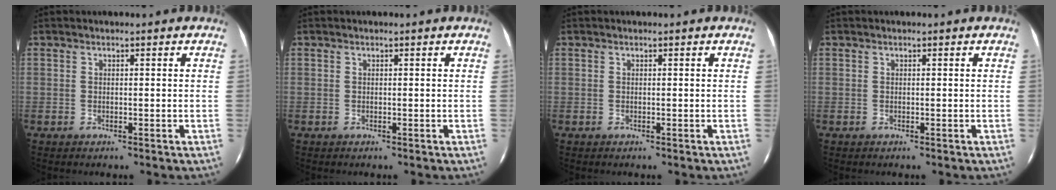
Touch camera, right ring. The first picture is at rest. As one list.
[{"total": 0.0}, {"total": 0.0}, {"total": 0.0}]